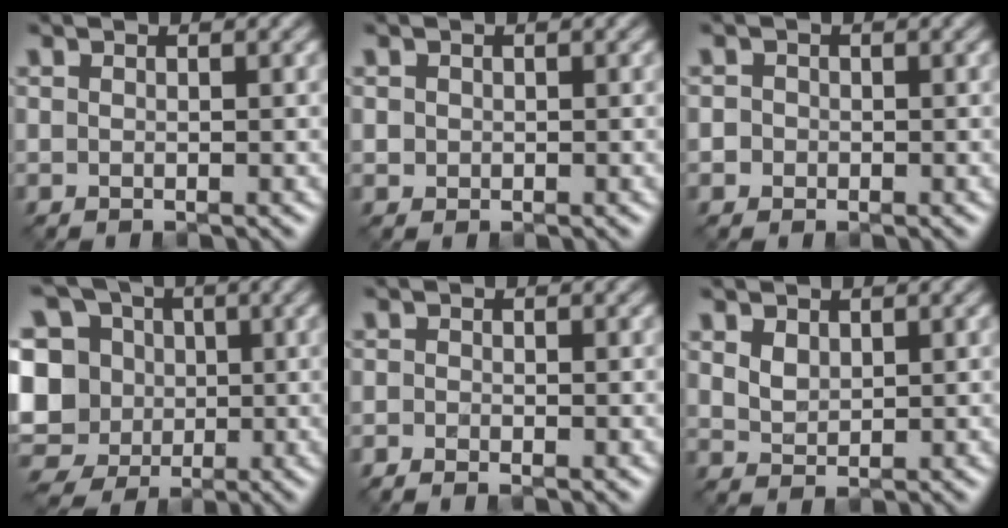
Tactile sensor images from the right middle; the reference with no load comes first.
{"total": 0.6, "force": [0.1, 0.6, 0.1], "torque": [0.003, -0.002, 0.001]}
{"total": 1.1, "force": [-0.1, 1.0, 0.2], "torque": [0.004, -0.001, -0.008]}
{"total": 14.5, "force": [-0.2, 13.3, 5.8], "torque": [-0.160, 0.028, -0.029]}
{"total": 1.1, "force": [-0.9, 0.3, 0.5], "torque": [-0.008, -0.005, -0.022]}
{"total": 1.6, "force": [0.9, 1.0, 0.8], "torque": [-0.016, -0.001, 0.021]}